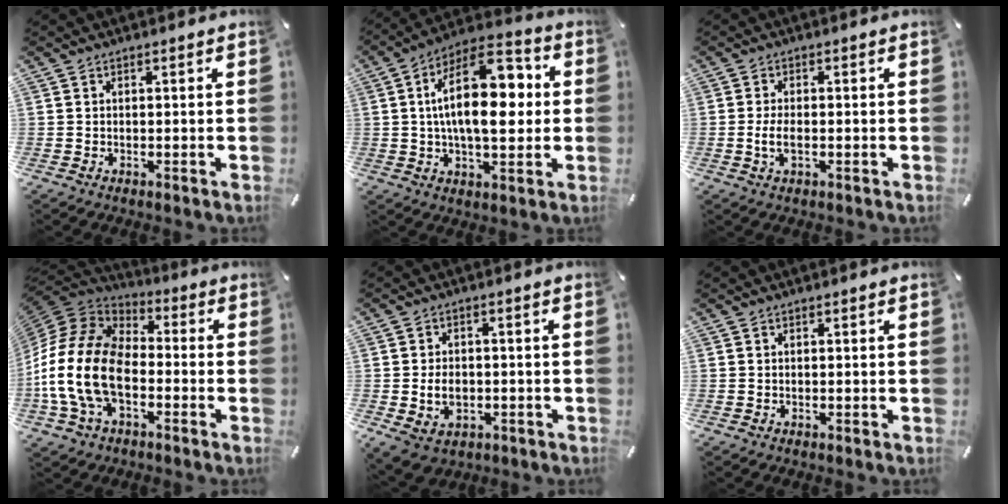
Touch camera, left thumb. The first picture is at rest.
{"total": 19.7, "force": [2.7, 10.1, 16.7], "torque": [-0.281, -0.006, 0.037]}
{"total": 3.8, "force": [-0.8, 1.7, 3.3], "torque": [-0.071, 0.001, -0.017]}
{"total": 18.8, "force": [-6.8, 11.9, 12.8], "torque": [-0.277, 0.027, -0.129]}
{"total": 7.0, "force": [-1.2, 5.7, 4.0], "torque": [-0.085, 0.006, -0.020]}
{"total": 0.0}